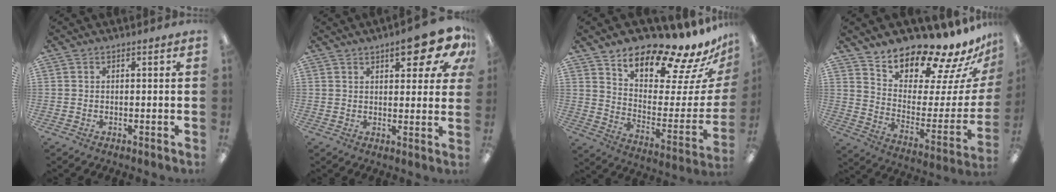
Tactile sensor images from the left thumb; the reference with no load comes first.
{"total": 11.2, "force": [6.4, 4.1, 8.2], "torque": [-0.094, -0.031, 0.103]}
{"total": 15.9, "force": [14.7, 3.4, 4.9], "torque": [-0.072, -0.136, 0.243]}
{"total": 15.7, "force": [15.0, 3.0, 3.2], "torque": [-0.056, -0.151, 0.253]}